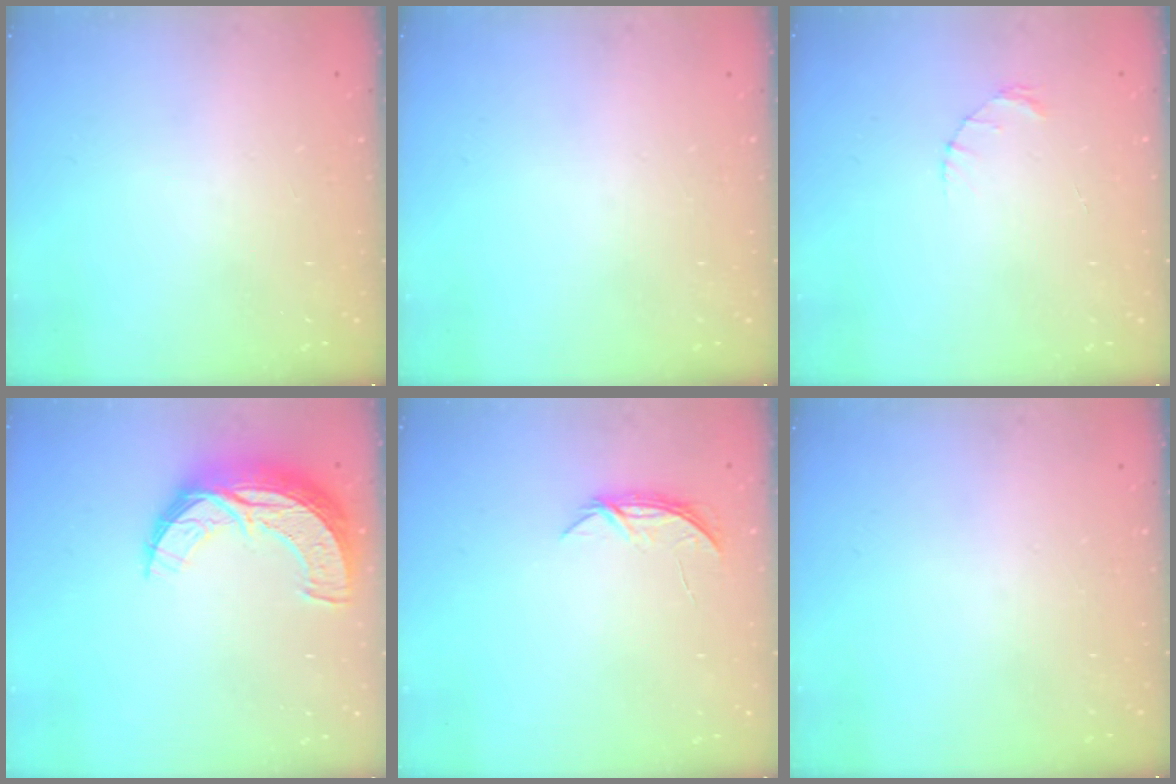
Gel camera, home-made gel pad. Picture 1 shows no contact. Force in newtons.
{"total": 0.0}
{"total": 1.4, "press": 1.4, "slide": 0.2}
{"total": 12.8, "press": 12.7, "slide": 1.0}
{"total": 4.4, "press": 4.3, "slide": 0.5}
{"total": 0.0}